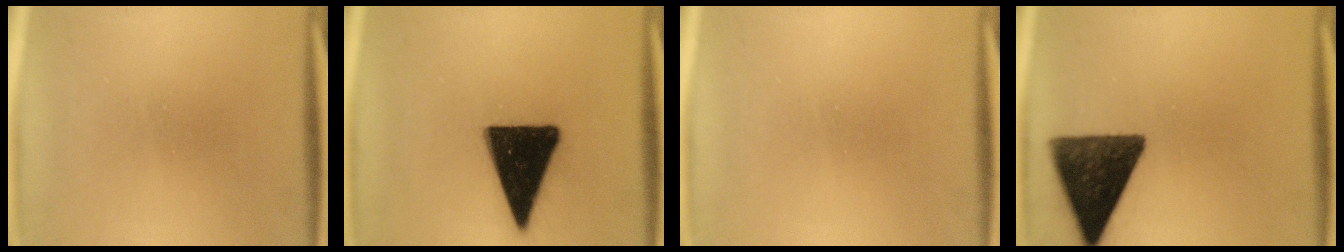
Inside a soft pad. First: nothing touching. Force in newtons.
{"total": 18.3}
{"total": 0.0}
{"total": 14.2}